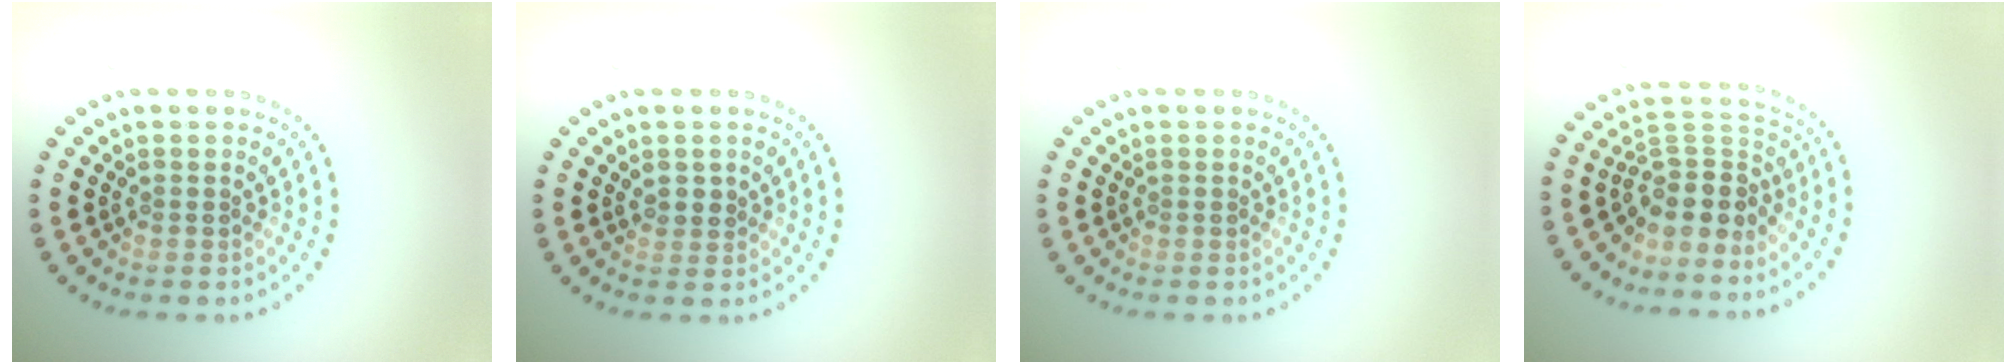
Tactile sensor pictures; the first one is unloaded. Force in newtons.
{"total": 0.7, "press": 0.7, "slide": 0.3}
{"total": 0.0}
{"total": 4.0, "press": 3.2, "slide": 2.5}